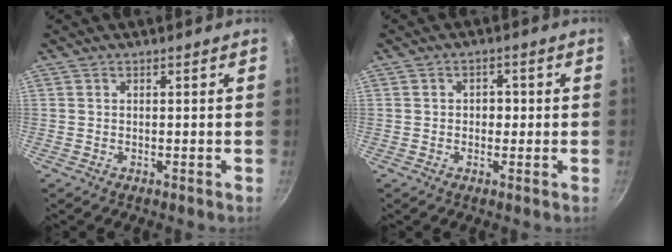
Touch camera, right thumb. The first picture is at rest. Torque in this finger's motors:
{"motor_torque": [-0.51, 0.17, -0.06, 0.10, 0.03]}